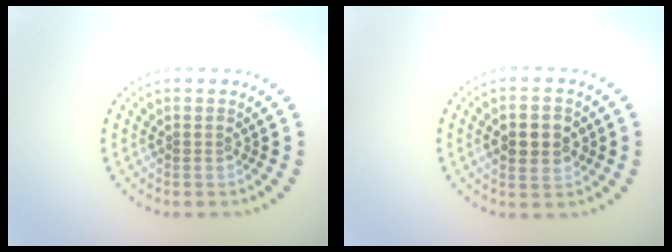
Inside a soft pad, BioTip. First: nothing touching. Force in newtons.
{"total": 4.2, "press": 4.2, "slide": 0.1}